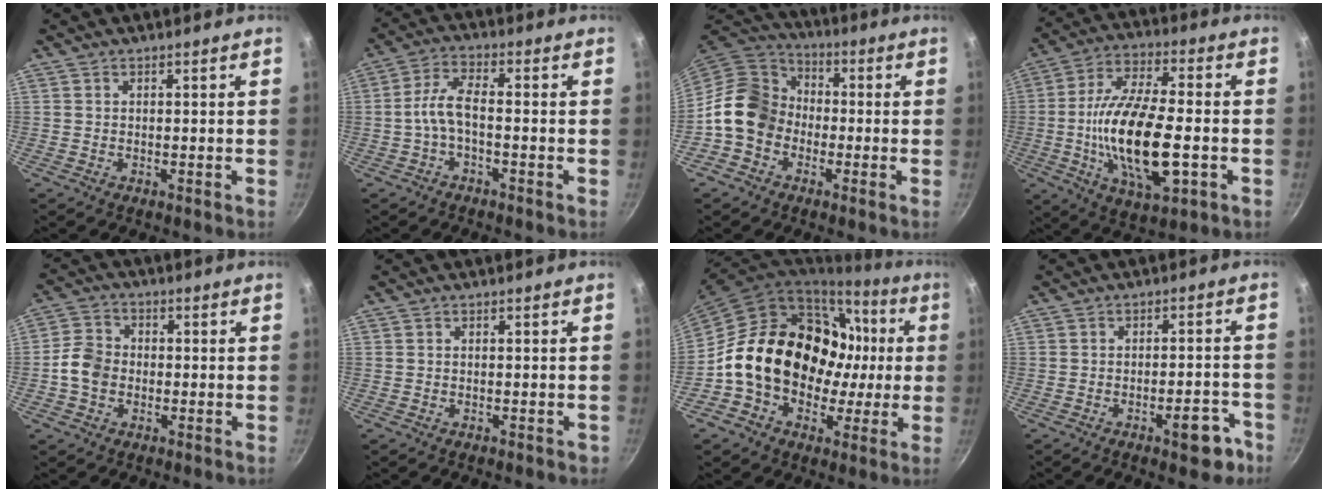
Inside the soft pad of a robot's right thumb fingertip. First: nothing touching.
{"total": 5.4, "force": [-1.8, 2.1, 4.7], "torque": [-0.104, 0.028, -0.042]}
{"total": 12.1, "force": [-2.5, 10.1, 6.1], "torque": [-0.071, 0.037, -0.068]}
{"total": 19.9, "force": [-3.7, 8.0, 17.9], "torque": [-0.329, 0.013, -0.071]}
{"total": 6.3, "force": [-1.4, 5.1, 3.4], "torque": [-0.046, 0.017, -0.039]}
{"total": 0.8, "force": [-0.5, 0.5, 0.4], "torque": [0.000, 0.012, -0.002]}
{"total": 22.9, "force": [0.5, 17.9, 14.3], "torque": [-0.204, 0.055, 0.018]}
{"total": 7.2, "force": [-4.1, 2.9, 5.3], "torque": [-0.044, 0.036, -0.045]}